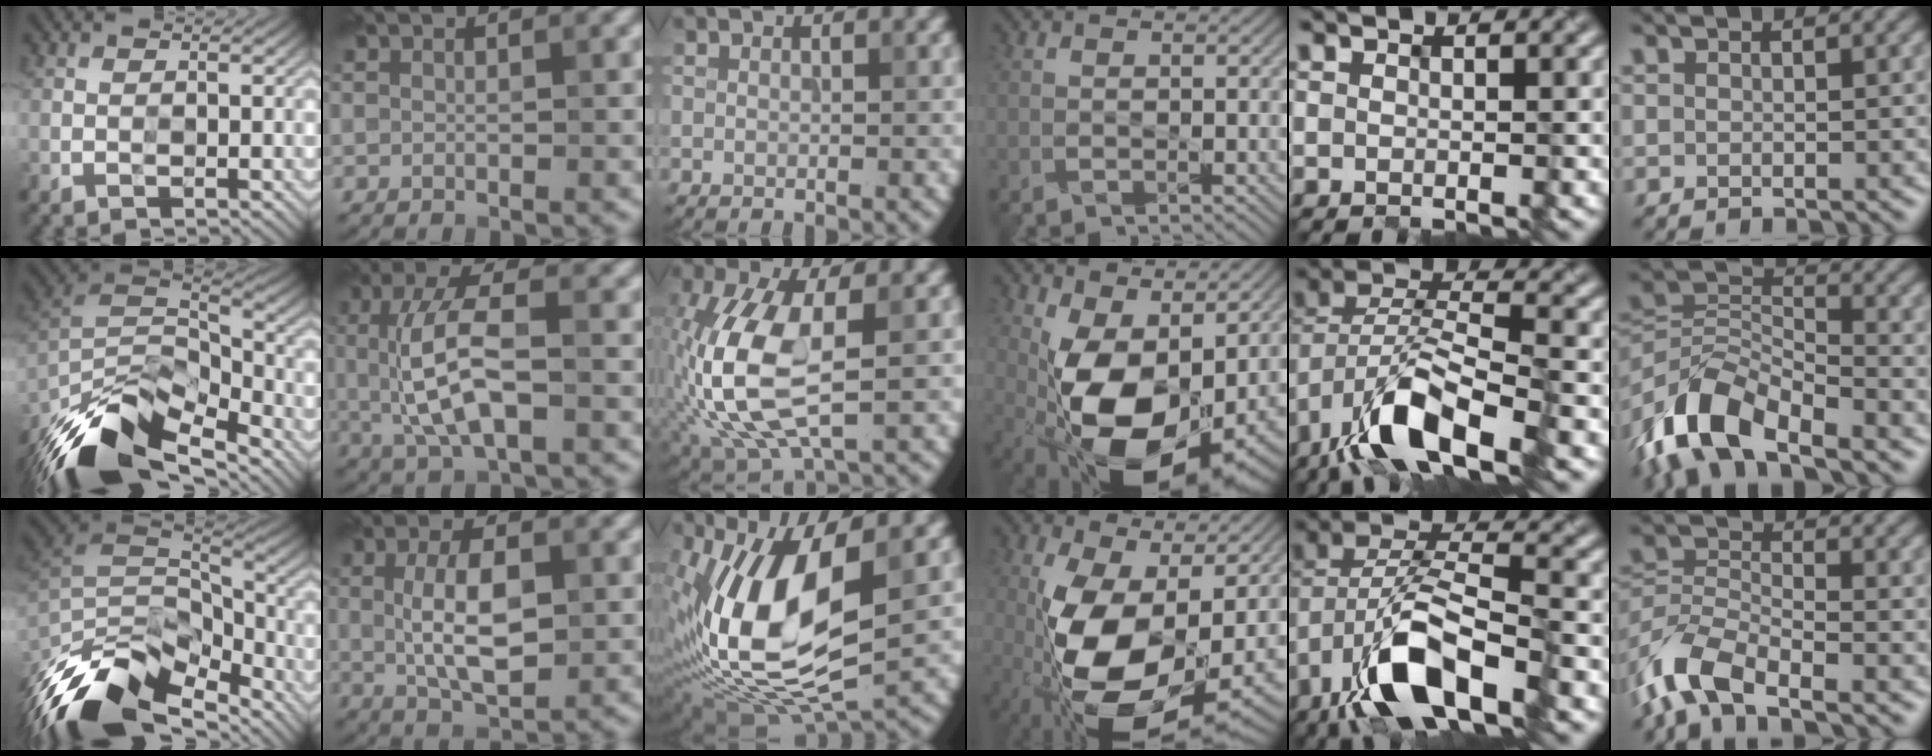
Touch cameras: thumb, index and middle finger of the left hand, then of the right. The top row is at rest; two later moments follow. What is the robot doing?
{"motion": "insert", "object": "ethernet cable"}